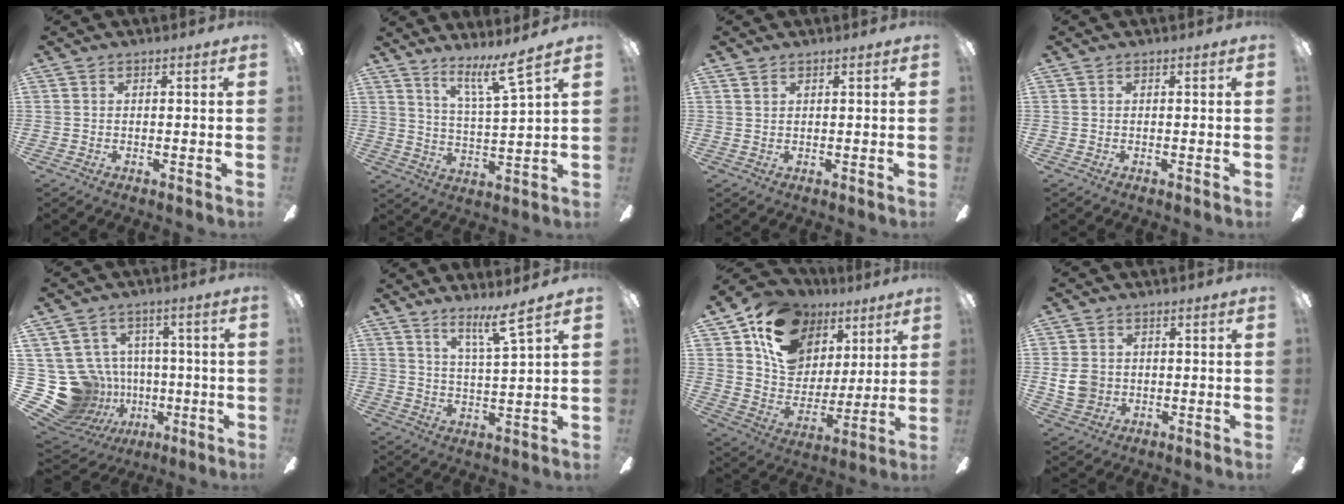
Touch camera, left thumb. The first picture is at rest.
{"total": 10.0, "force": [7.7, 0.6, 6.4], "torque": [-0.110, -0.051, 0.127]}
{"total": 1.0, "force": [0.6, 0.5, 0.7], "torque": [-0.014, 0.001, 0.012]}
{"total": 0.0}
{"total": 17.2, "force": [-2.1, 16.0, 6.0], "torque": [-0.159, 0.004, 0.005]}
{"total": 7.9, "force": [6.1, 0.2, 5.0], "torque": [-0.089, -0.038, 0.100]}
{"total": 18.1, "force": [10.4, 12.9, 7.2], "torque": [-0.133, -0.052, 0.195]}
{"total": 6.2, "force": [0.0, 5.4, 3.0], "torque": [-0.074, 0.008, -0.001]}